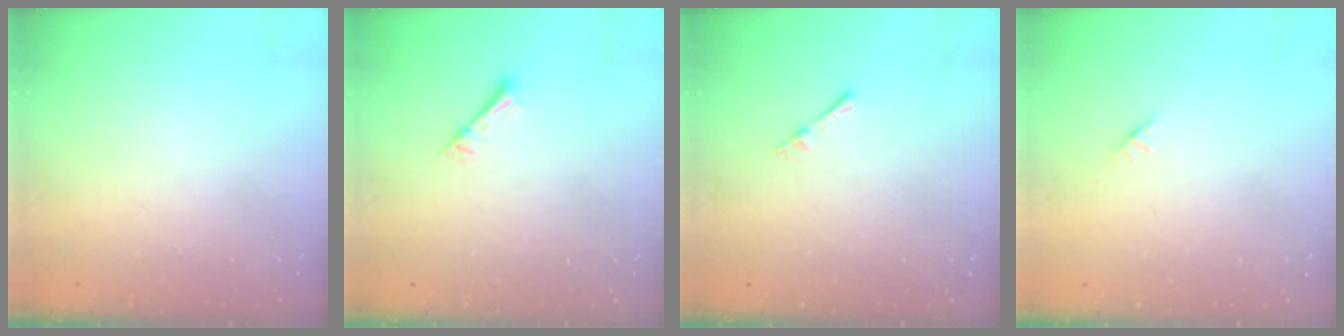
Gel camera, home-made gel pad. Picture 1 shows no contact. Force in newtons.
{"total": 2.1, "press": 2.1, "slide": 0.2}
{"total": 2.2, "press": 2.2, "slide": 0.3}
{"total": 1.4, "press": 1.3, "slide": 0.5}